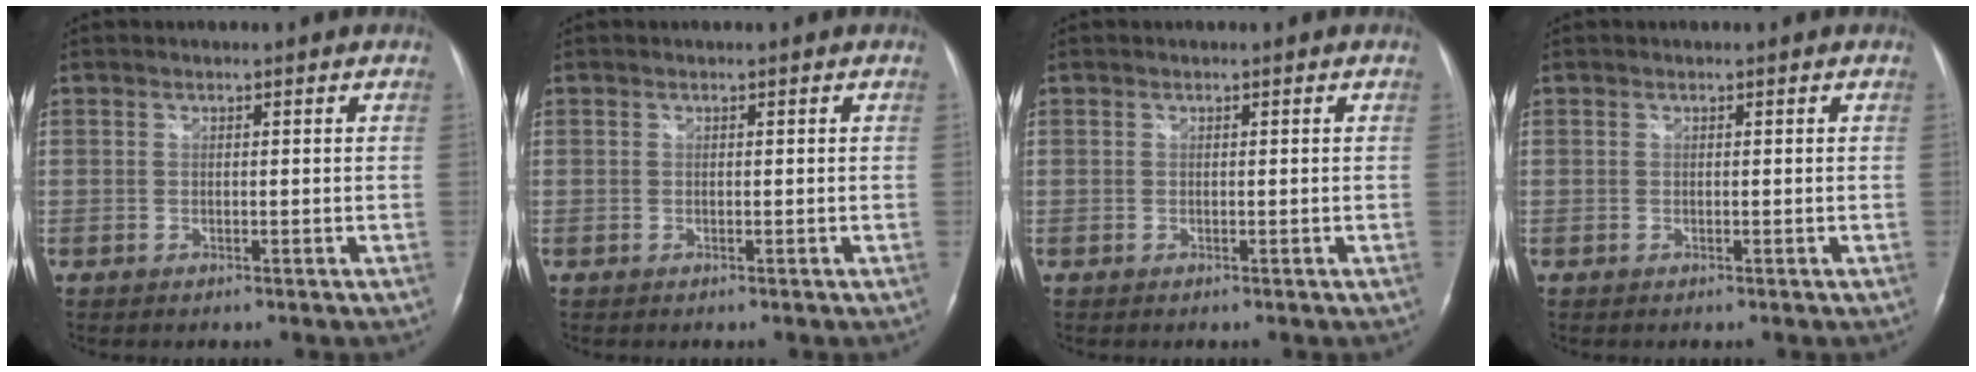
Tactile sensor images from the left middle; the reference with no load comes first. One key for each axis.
{"total": 0.0}
{"total": 0.0}
{"total": 0.0}